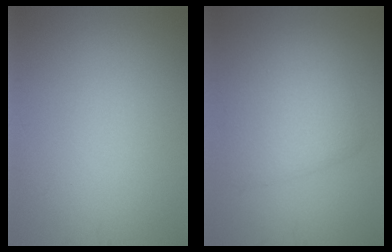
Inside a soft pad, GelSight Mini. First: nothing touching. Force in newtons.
{"total": 4.5, "press": 4.5, "slide": 0.3}